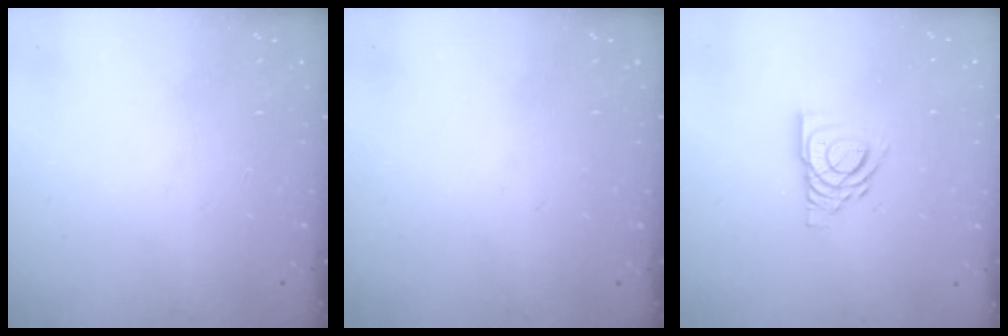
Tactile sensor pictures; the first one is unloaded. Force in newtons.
{"total": 0.0}
{"total": 11.3, "press": 11.3, "slide": 1.3}